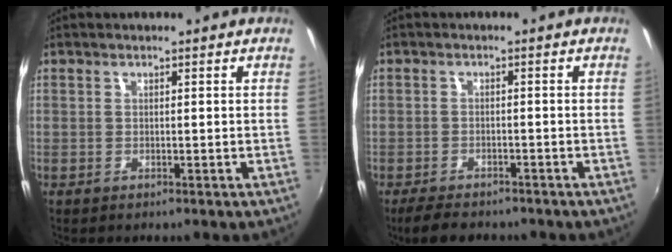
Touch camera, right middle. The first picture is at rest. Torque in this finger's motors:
{"motor_torque": [0.99, -0.97, 0.15, 0.05]}